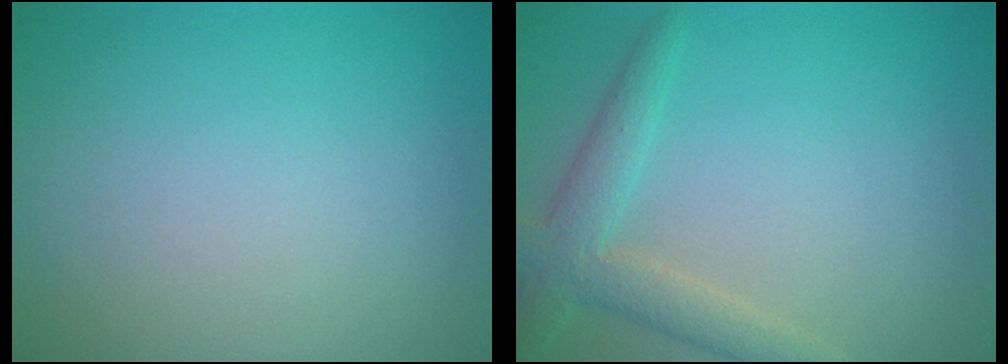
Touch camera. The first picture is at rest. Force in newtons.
{"total": 3.5, "press": 3.5, "slide": 0.1}